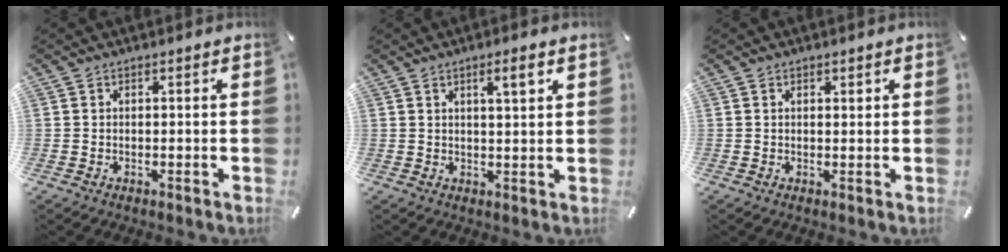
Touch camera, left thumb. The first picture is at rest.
{"total": 3.9, "force": [2.1, 0.6, 3.2], "torque": [-0.052, -0.004, 0.030]}
{"total": 0.9, "force": [0.4, 0.6, 0.6], "torque": [-0.011, 0.002, 0.007]}